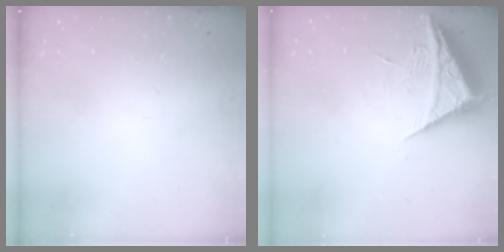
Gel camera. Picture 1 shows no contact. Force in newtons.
{"total": 7.6, "press": 7.6, "slide": 0.5}